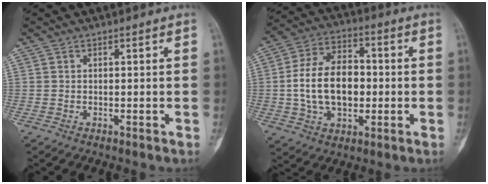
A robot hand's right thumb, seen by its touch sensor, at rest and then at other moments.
{"total": 15.6, "force": [-0.7, 10.2, 11.8], "torque": [-0.195, 0.023, -0.009]}